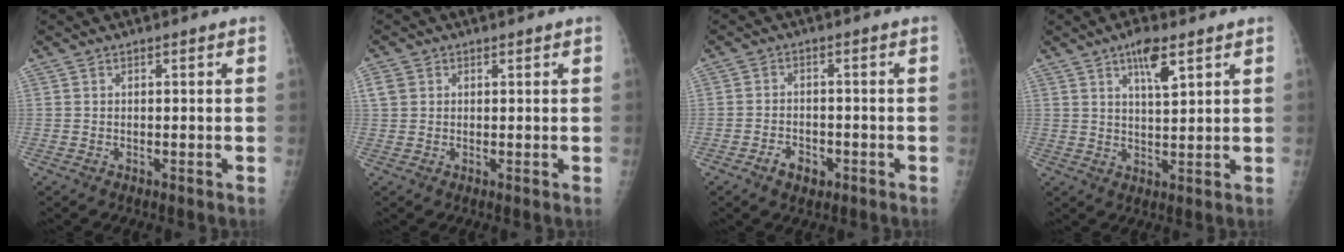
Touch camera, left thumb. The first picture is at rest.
{"total": 2.9, "force": [1.3, 2.2, 1.3], "torque": [-0.026, 0.004, 0.032]}
{"total": 3.8, "force": [-2.0, 2.5, 2.0], "torque": [-0.026, 0.012, -0.029]}
{"total": 6.3, "force": [3.6, 1.8, 4.8], "torque": [-0.076, -0.019, 0.062]}